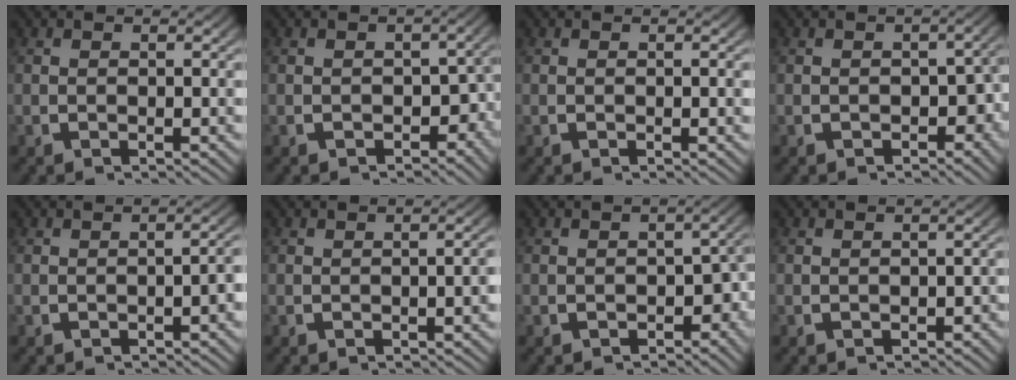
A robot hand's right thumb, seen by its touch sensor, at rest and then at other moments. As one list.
[{"total": 3.0, "force": [-1.6, 1.9, 1.7], "torque": [-0.021, -0.019, -0.014]}, {"total": 0.0}, {"total": 2.6, "force": [-1.3, 1.6, 1.5], "torque": [-0.020, -0.015, -0.011]}, {"total": 2.1, "force": [-1.1, 0.6, 1.7], "torque": [-0.019, 0.003, -0.013]}, {"total": 1.5, "force": [-0.6, 0.3, 1.3], "torque": [-0.014, 0.003, -0.008]}, {"total": 3.0, "force": [-1.6, 1.8, 1.9], "torque": [-0.025, -0.016, -0.015]}, {"total": 1.2, "force": [-1.1, 0.5, 0.4], "torque": [-0.001, -0.003, -0.016]}]